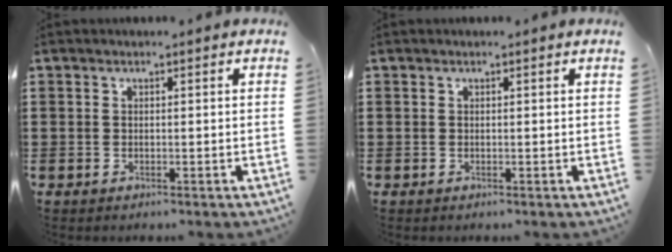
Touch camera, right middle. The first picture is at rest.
{"total": 0.0}